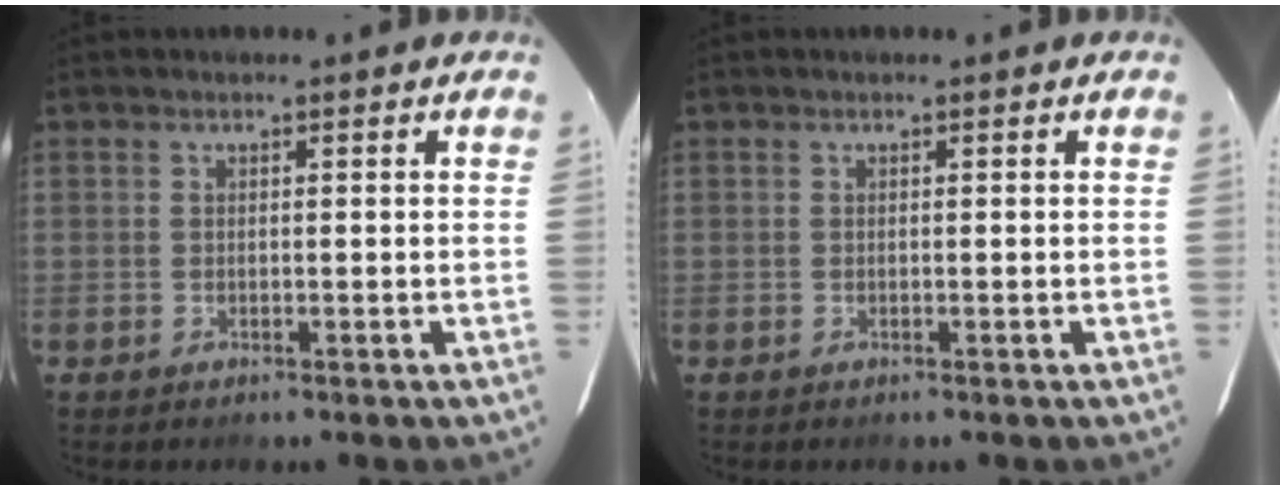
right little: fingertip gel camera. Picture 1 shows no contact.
{"total": 0.0}